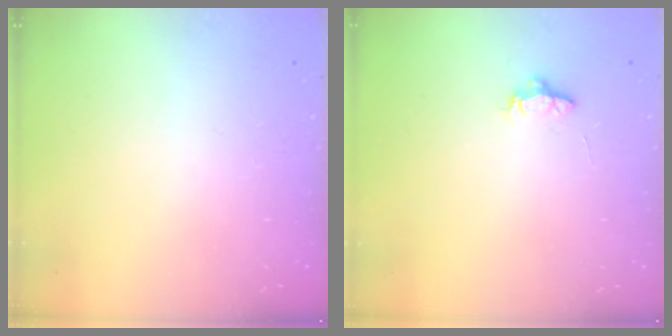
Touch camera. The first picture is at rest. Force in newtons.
{"total": 4.7, "press": 4.7, "slide": 0.4}